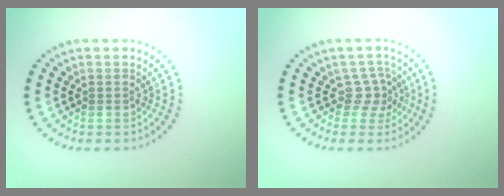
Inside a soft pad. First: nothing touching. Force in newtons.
{"total": 2.1, "press": 1.5, "slide": 1.5}